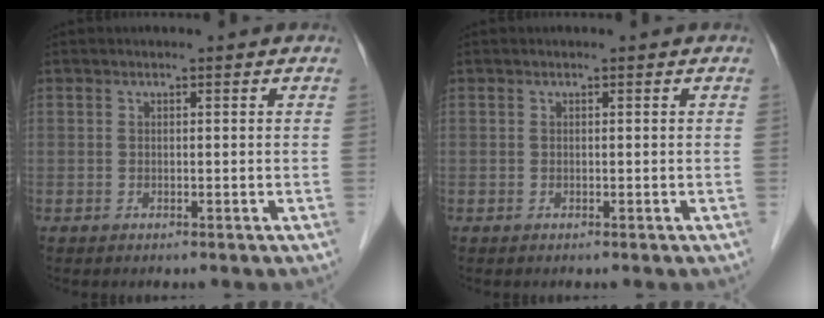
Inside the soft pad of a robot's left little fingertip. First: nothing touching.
{"total": 0.0}